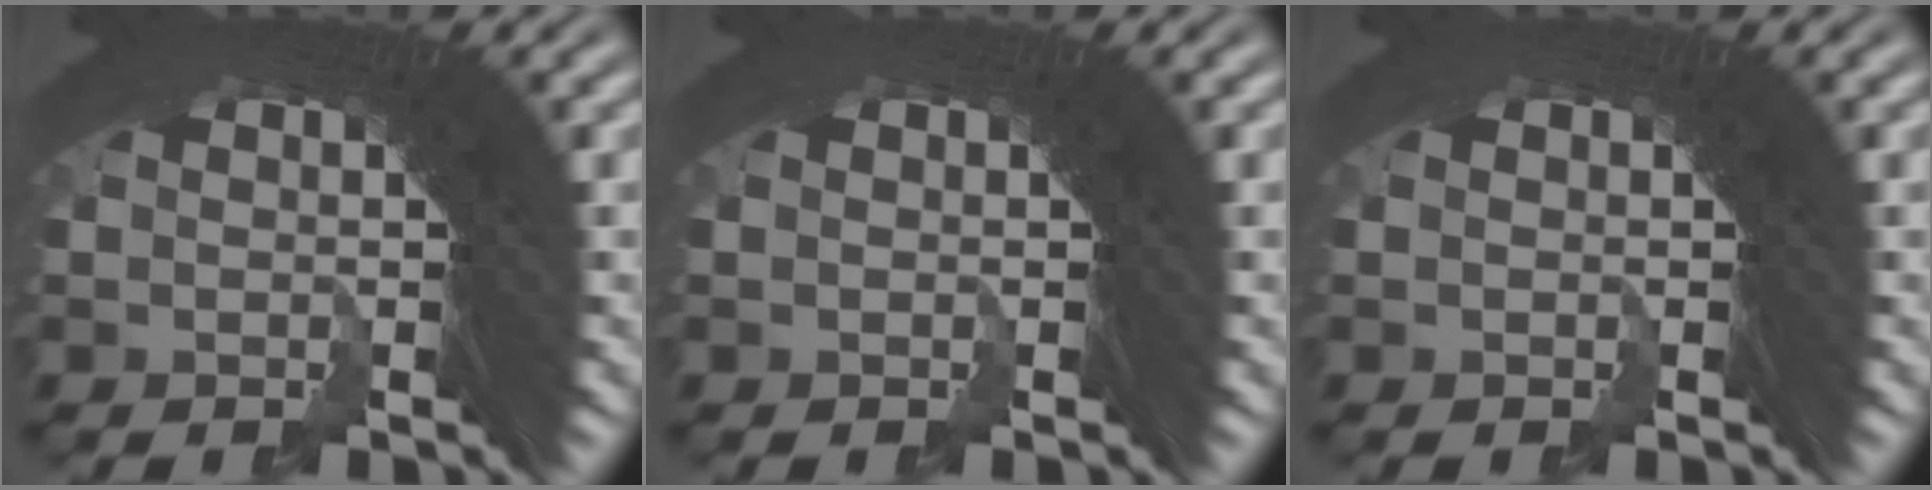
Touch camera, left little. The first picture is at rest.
{"total": 0.0}
{"total": 0.0}